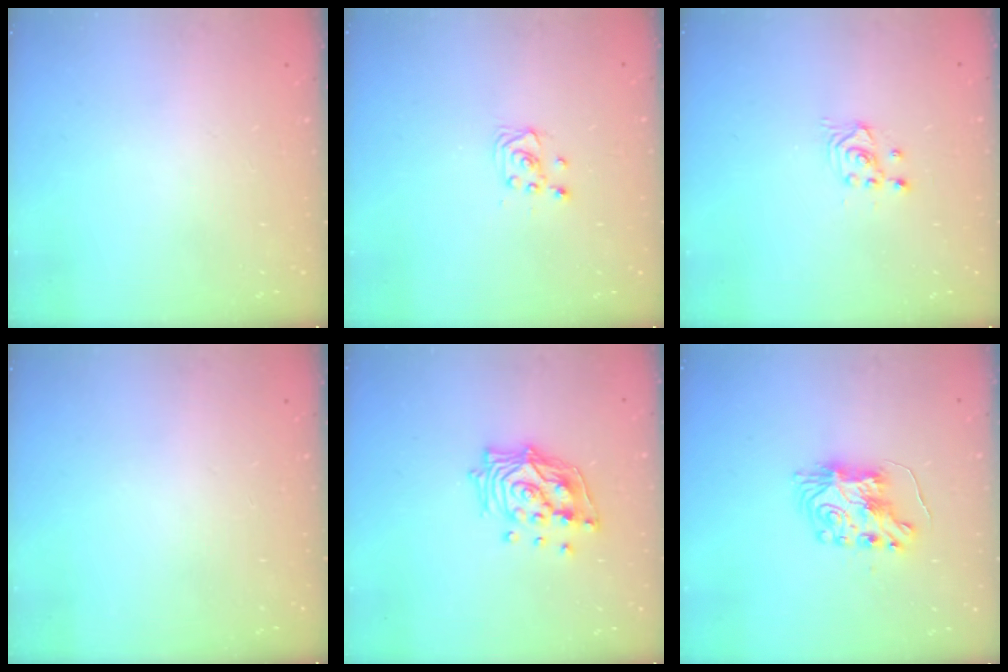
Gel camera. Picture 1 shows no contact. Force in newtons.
{"total": 2.9, "press": 2.9, "slide": 0.4}
{"total": 2.5, "press": 2.5, "slide": 0.3}
{"total": 0.0}
{"total": 14.1, "press": 14.0, "slide": 1.8}
{"total": 8.4, "press": 8.4, "slide": 0.6}